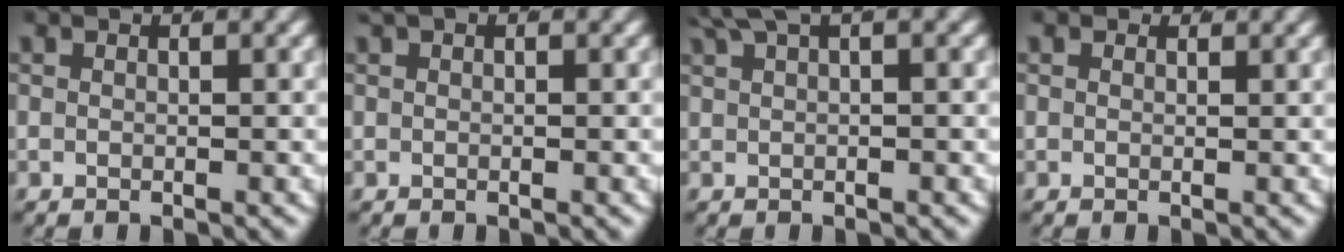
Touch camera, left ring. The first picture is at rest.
{"total": 0.5, "force": [0.4, -0.3, 0.2], "torque": [-0.006, 0.000, 0.008]}
{"total": 2.8, "force": [2.1, 0.5, 1.8], "torque": [-0.027, 0.011, 0.035]}
{"total": 0.7, "force": [0.6, 0.4, 0.2], "torque": [-0.001, -0.004, 0.010]}